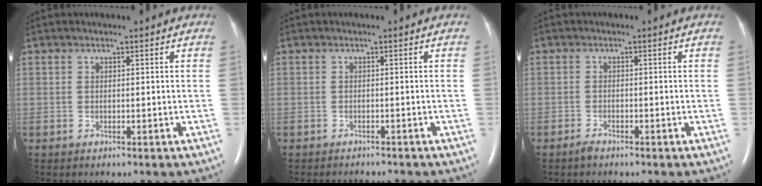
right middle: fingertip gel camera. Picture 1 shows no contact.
{"total": 2.6, "force": [-2.5, 0.4, 0.5], "torque": [-0.008, -0.007, -0.029]}
{"total": 1.3, "force": [-1.1, 0.2, 0.6], "torque": [-0.019, -0.003, -0.021]}